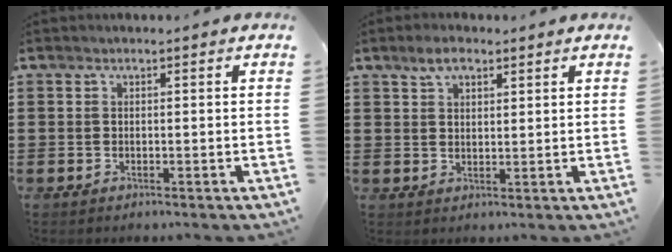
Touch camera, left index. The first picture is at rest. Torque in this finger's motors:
{"motor_torque": [0.27, 0.21, 0.14, 0.02]}